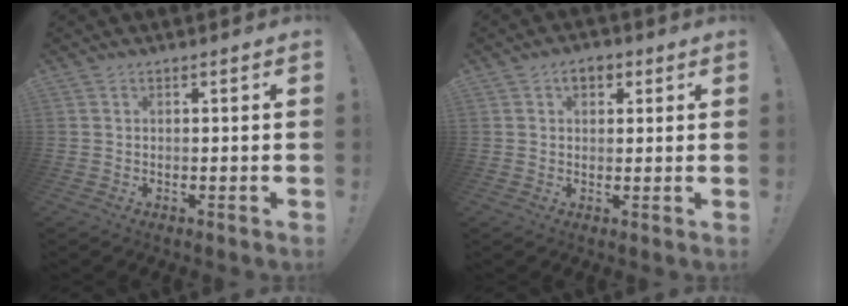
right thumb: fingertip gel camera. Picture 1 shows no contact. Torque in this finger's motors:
{"motor_torque": [0.17, 0.17, 0.01, -0.01, 0.00]}